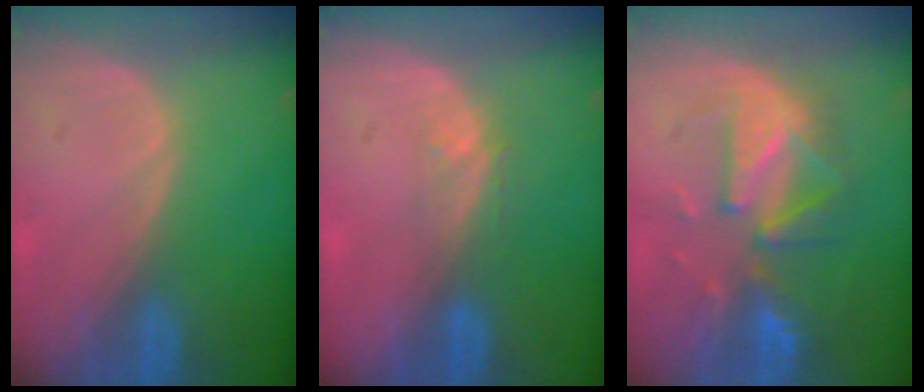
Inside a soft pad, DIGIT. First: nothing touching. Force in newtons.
{"total": 2.8, "press": 2.1, "slide": 1.7}
{"total": 10.0, "press": 8.8, "slide": 4.7}